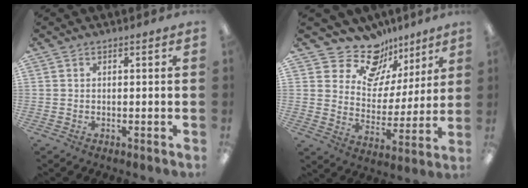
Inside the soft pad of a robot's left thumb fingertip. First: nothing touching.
{"total": 13.6, "force": [10.6, 7.9, 3.4], "torque": [-0.067, -0.080, 0.197]}